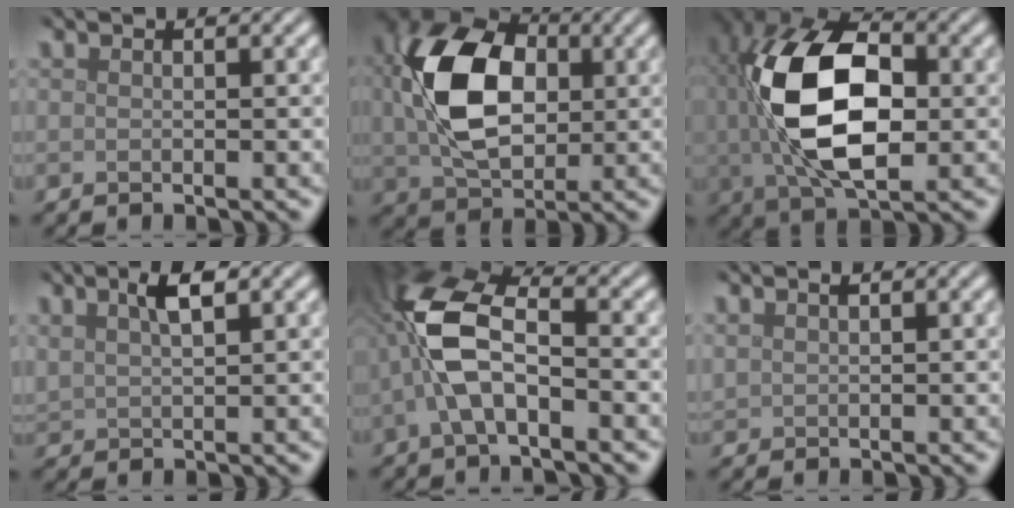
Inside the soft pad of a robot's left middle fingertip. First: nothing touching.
{"total": 11.3, "force": [1.5, 7.5, 8.3], "torque": [-0.187, 0.007, 0.033]}
{"total": 12.7, "force": [0.6, 6.8, 10.7], "torque": [-0.208, 0.011, 0.010]}
{"total": 2.8, "force": [1.7, 0.9, 2.1], "torque": [-0.044, 0.005, 0.032]}
{"total": 7.7, "force": [-1.2, 3.5, 6.8], "torque": [-0.152, 0.020, -0.031]}
{"total": 0.8, "force": [0.7, 0.3, 0.3], "torque": [-0.011, 0.002, 0.017]}